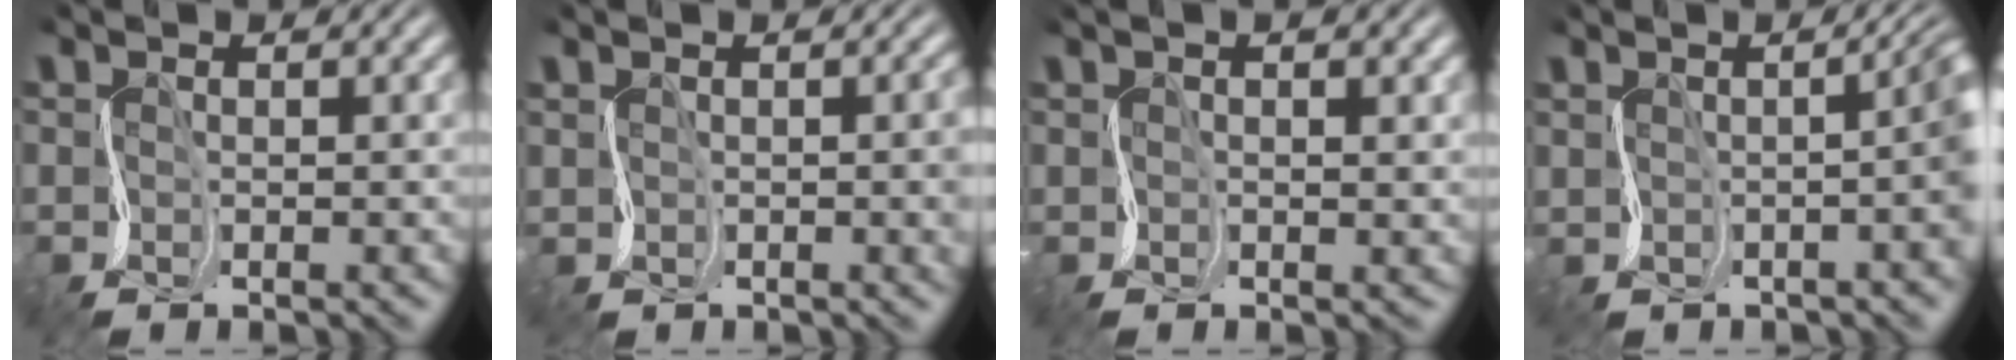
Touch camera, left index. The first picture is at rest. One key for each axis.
{"total": 1.1, "fx": 0.5, "fy": 0.3, "fz": 0.9, "tx": -0.011, "ty": -0.004, "tz": 0.017}
{"total": 1.1, "fx": 1.0, "fy": -0.2, "fz": 0.5, "tx": -0.018, "ty": -0.002, "tz": 0.019}
{"total": 4.9, "fx": 0.3, "fy": 1.6, "fz": 4.6, "tx": -0.018, "ty": 0.000, "tz": 0.005}